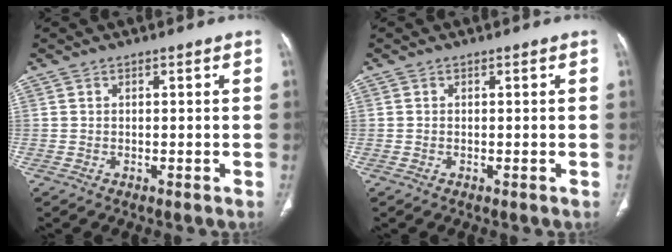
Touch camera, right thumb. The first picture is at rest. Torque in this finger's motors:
{"motor_torque": [1.16, 0.61, -0.03, -0.52, 0.01]}